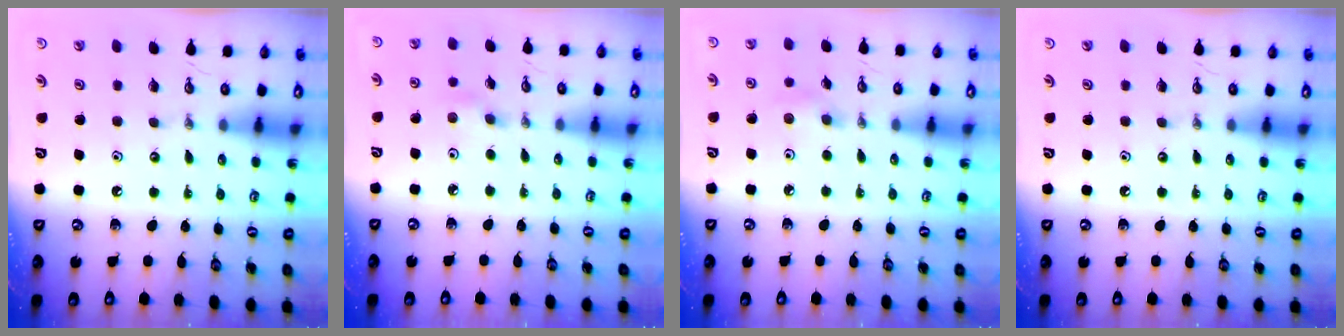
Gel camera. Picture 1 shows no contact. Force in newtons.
{"total": 2.2, "press": 2.1, "slide": 0.7}
{"total": 7.6, "press": 6.5, "slide": 4.1}
{"total": 0.0}